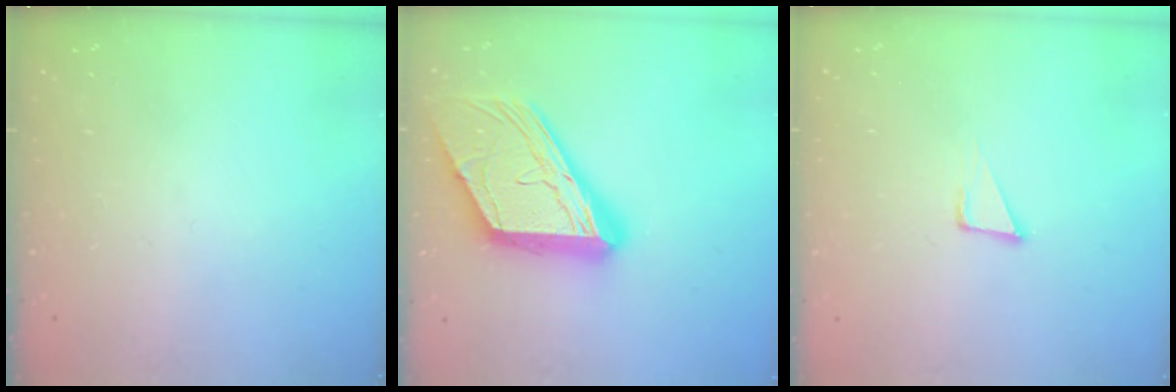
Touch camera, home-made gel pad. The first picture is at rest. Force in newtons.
{"total": 23.3, "press": 23.2, "slide": 2.2}
{"total": 4.7, "press": 4.7, "slide": 0.3}